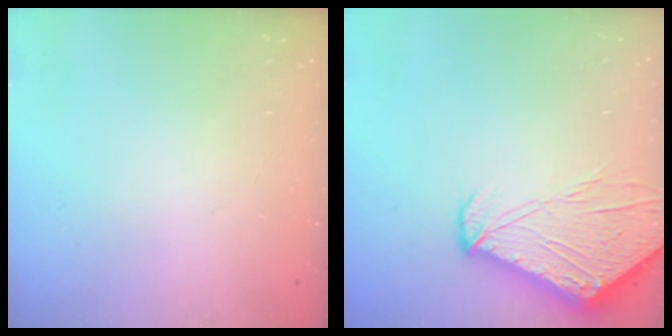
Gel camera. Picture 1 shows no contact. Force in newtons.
{"total": 12.8, "press": 12.7, "slide": 1.6}